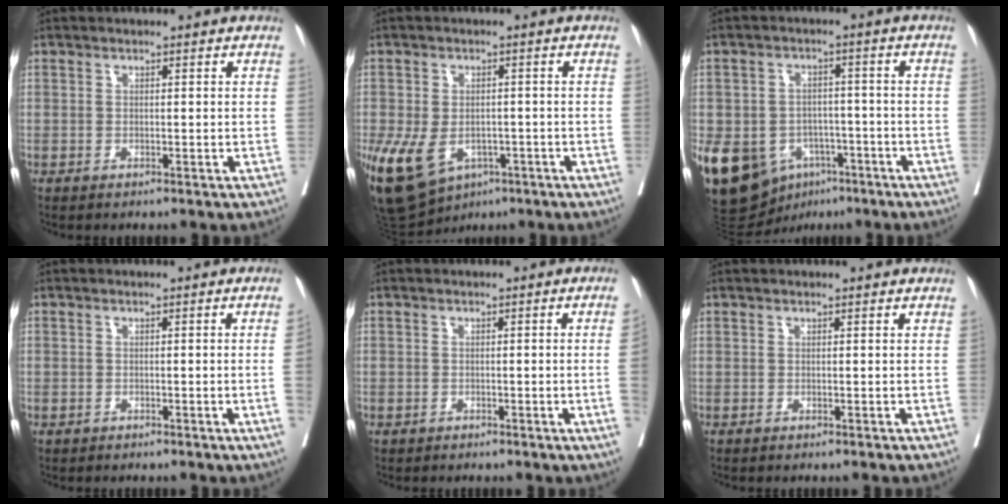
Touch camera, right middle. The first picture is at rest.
{"total": 12.1, "force": [-5.4, 8.0, 7.2], "torque": [-0.152, -0.003, -0.077]}
{"total": 16.1, "force": [-7.5, 11.7, 8.1], "torque": [-0.176, 0.008, -0.106]}
{"total": 1.2, "force": [-0.4, 0.0, 1.1], "torque": [-0.017, 0.008, -0.007]}
{"total": 1.9, "force": [-0.5, 0.0, 1.9], "torque": [-0.025, 0.006, -0.009]}
{"total": 0.0}